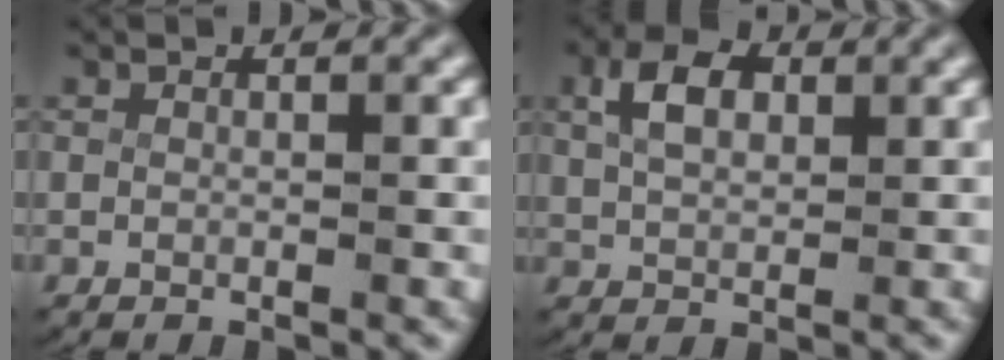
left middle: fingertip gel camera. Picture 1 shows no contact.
{"total": 3.6, "force": [1.3, 2.1, 2.6], "torque": [-0.054, -0.003, 0.029]}